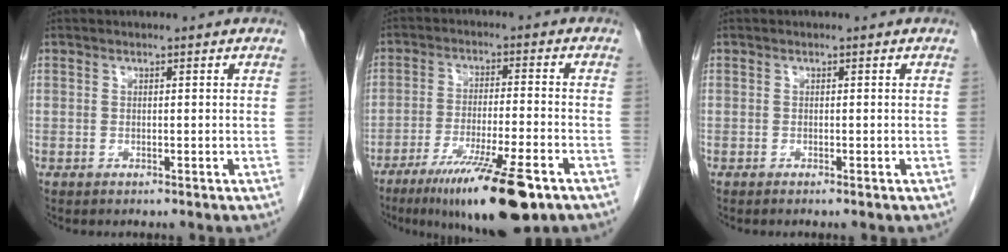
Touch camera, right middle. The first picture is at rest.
{"total": 14.9, "force": [-9.4, 1.6, 11.5], "torque": [-0.174, -0.035, -0.152]}
{"total": 0.0}